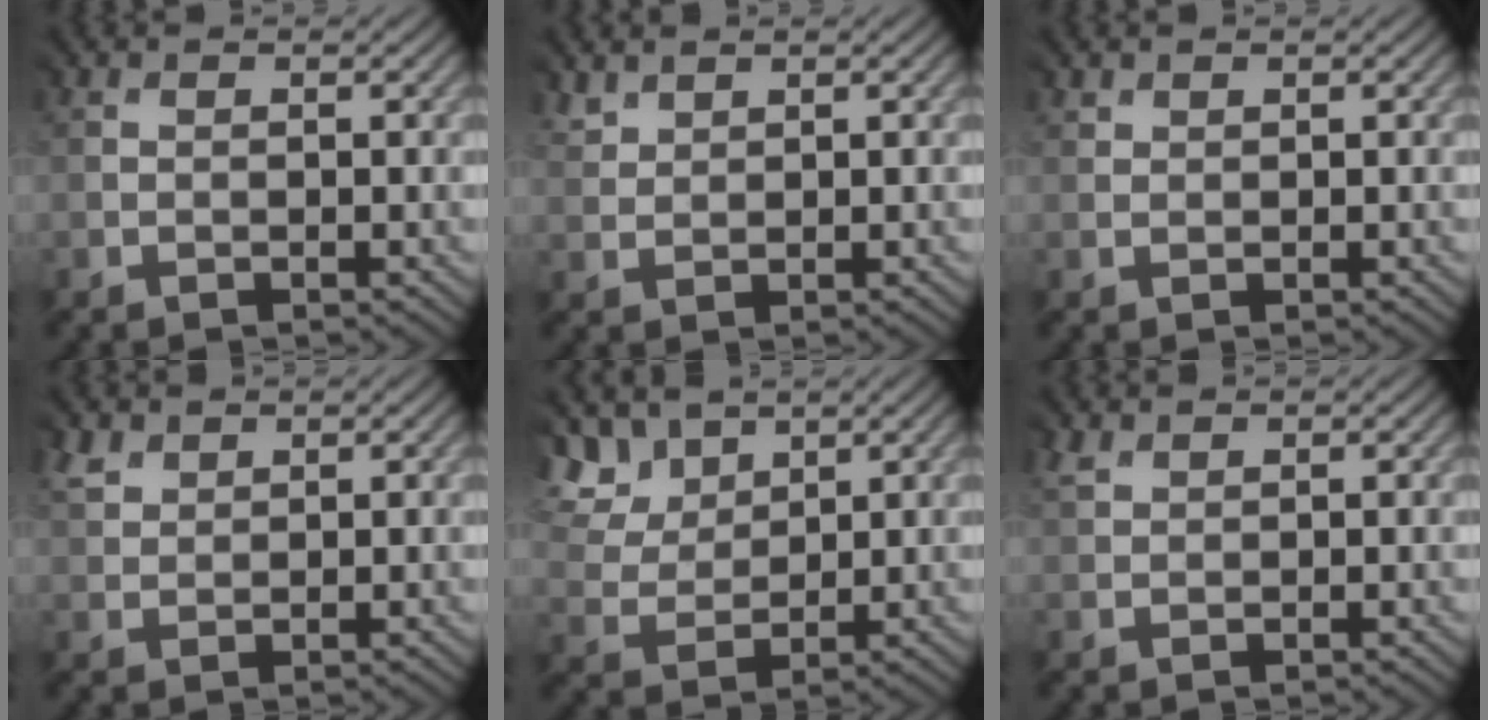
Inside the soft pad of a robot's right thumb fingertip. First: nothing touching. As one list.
[{"total": 2.6, "force": [2.4, 0.5, -0.8], "torque": [0.006, 0.002, 0.052]}, {"total": 1.4, "force": [1.3, 0.6, -0.3], "torque": [0.005, 0.000, 0.024]}, {"total": 2.6, "force": [2.3, 1.1, -0.6], "torque": [-0.001, 0.003, 0.047]}, {"total": 7.0, "force": [5.4, 3.8, 2.2], "torque": [-0.097, 0.013, 0.098]}, {"total": 2.2, "force": [2.0, 1.0, 0.2], "torque": [-0.015, 0.004, 0.038]}]